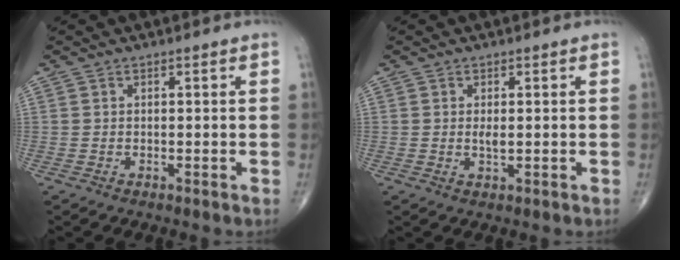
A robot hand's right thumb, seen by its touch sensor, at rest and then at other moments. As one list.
[{"total": 1.6, "force": [0.1, 0.6, 1.5], "torque": [-0.030, -0.004, 0.002]}]